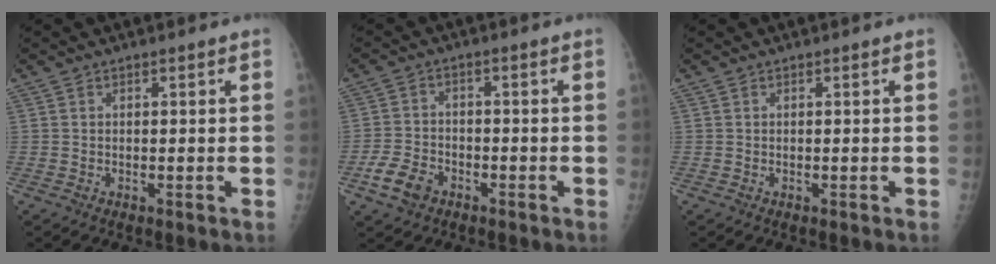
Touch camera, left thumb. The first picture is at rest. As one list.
[{"total": 5.8, "force": [-3.1, 4.0, 2.8], "torque": [-0.052, 0.016, -0.056]}, {"total": 0.0}]